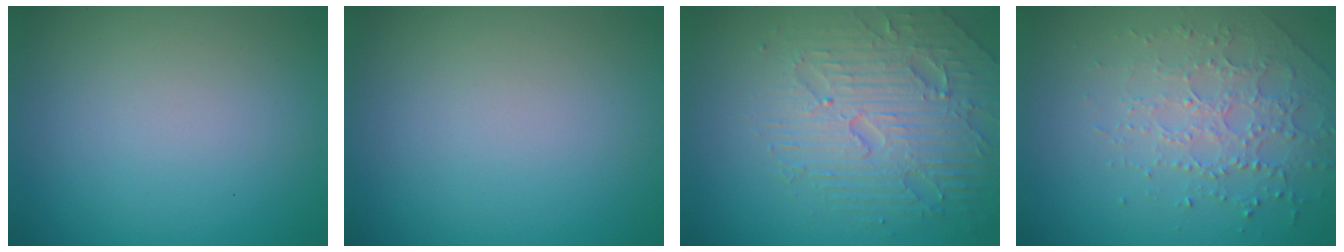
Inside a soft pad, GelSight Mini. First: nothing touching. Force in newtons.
{"total": 0.0}
{"total": 5.1, "press": 4.9, "slide": 1.2}
{"total": 2.6, "press": 2.4, "slide": 1.1}